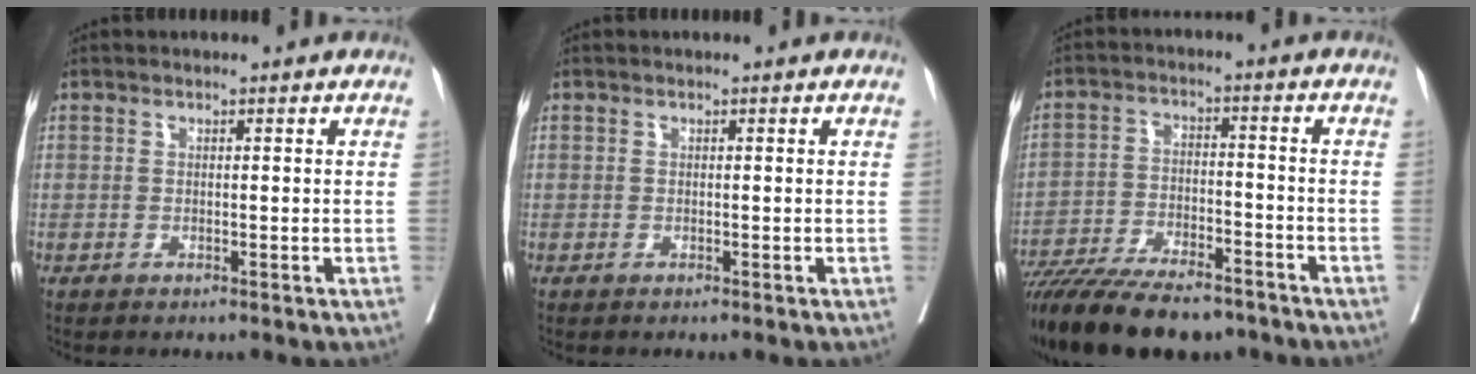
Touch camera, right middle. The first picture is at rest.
{"total": 0.0}
{"total": 18.4, "force": [-15.1, 4.7, 9.4], "torque": [-0.178, -0.023, -0.243]}